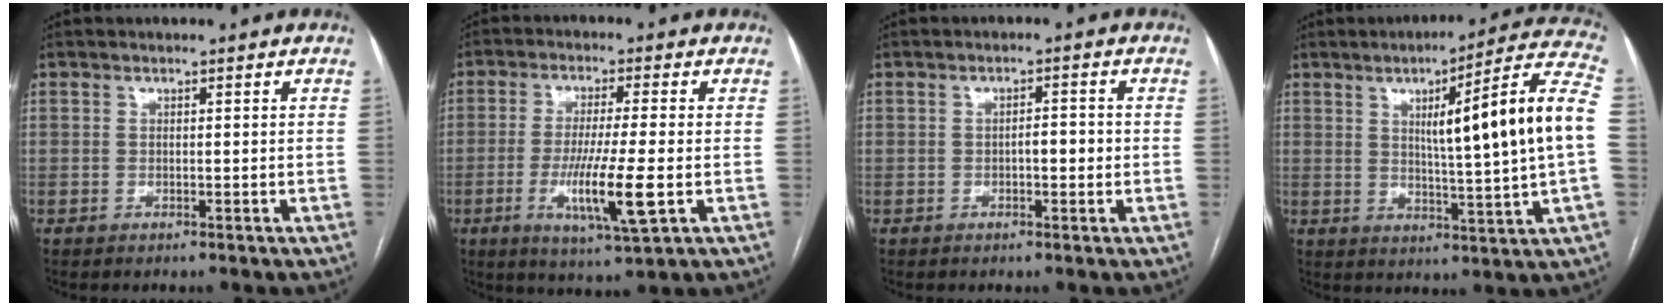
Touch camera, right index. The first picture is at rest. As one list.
[{"total": 9.9, "force": [-2.5, 0.2, 9.6], "torque": [-0.177, -0.025, -0.044]}, {"total": 2.4, "force": [-0.5, 0.8, 2.2], "torque": [-0.031, 0.006, -0.008]}, {"total": 18.0, "force": [2.2, -1.2, 17.8], "torque": [-0.245, 0.012, 0.023]}]